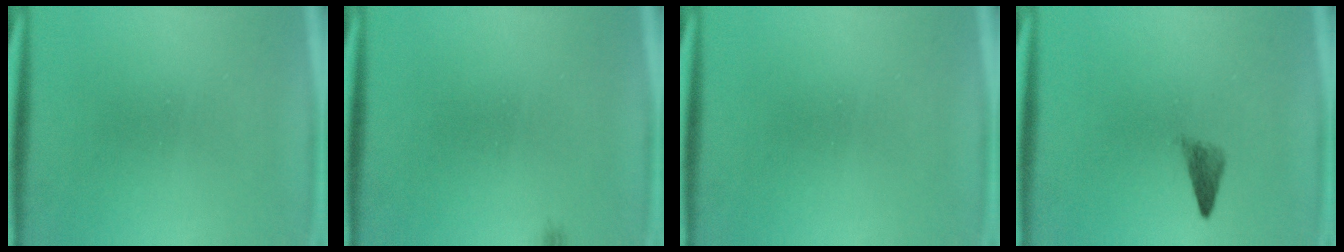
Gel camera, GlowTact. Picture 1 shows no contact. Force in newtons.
{"total": 0.6}
{"total": 0.0}
{"total": 2.1}